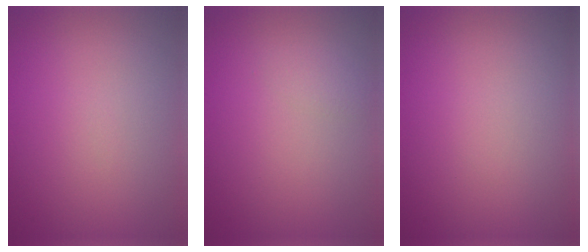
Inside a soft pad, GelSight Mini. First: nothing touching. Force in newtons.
{"total": 0.8, "press": 0.8, "slide": 0.0}
{"total": 0.0}